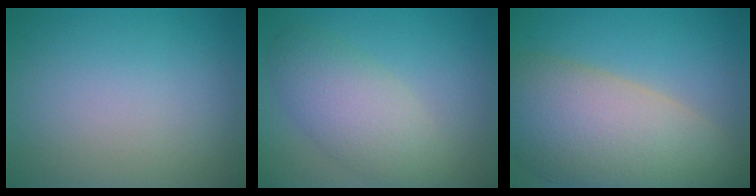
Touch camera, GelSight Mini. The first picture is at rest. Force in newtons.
{"total": 5.0, "press": 5.0, "slide": 0.4}
{"total": 12.6, "press": 12.5, "slide": 1.4}